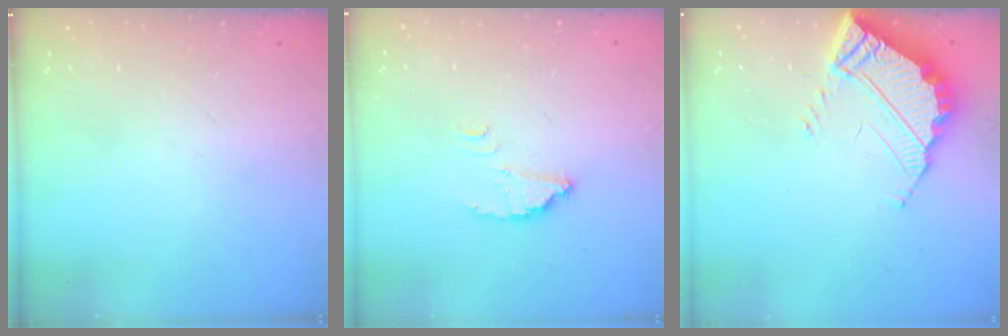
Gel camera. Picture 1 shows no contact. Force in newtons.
{"total": 2.5, "press": 2.5, "slide": 0.0}
{"total": 6.1, "press": 6.1, "slide": 0.3}